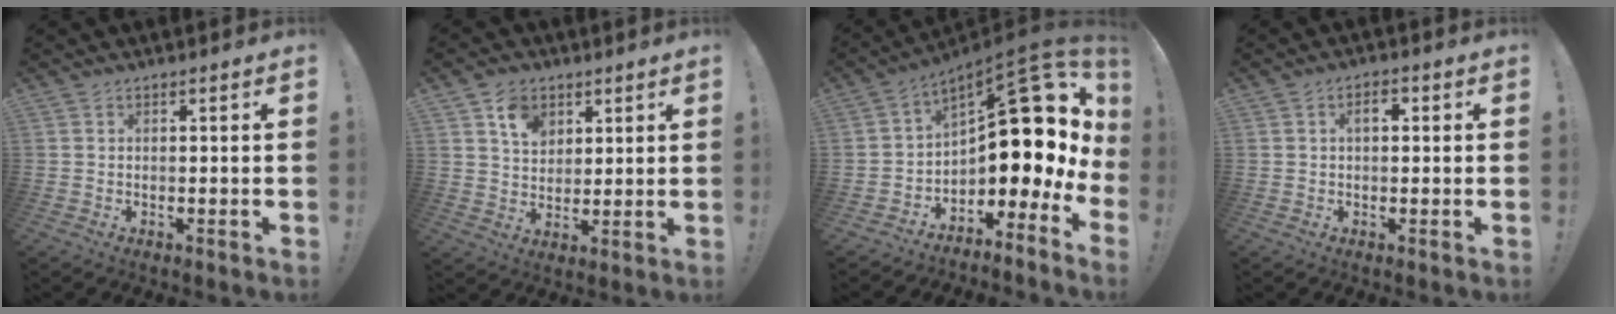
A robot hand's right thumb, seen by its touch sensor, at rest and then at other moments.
{"total": 8.1, "force": [4.8, 5.8, 3.1], "torque": [-0.033, -0.026, 0.087]}
{"total": 14.1, "force": [5.2, 7.6, 10.6], "torque": [-0.124, -0.060, 0.094]}
{"total": 2.9, "force": [0.4, 1.6, 2.4], "torque": [-0.040, 0.008, 0.002]}